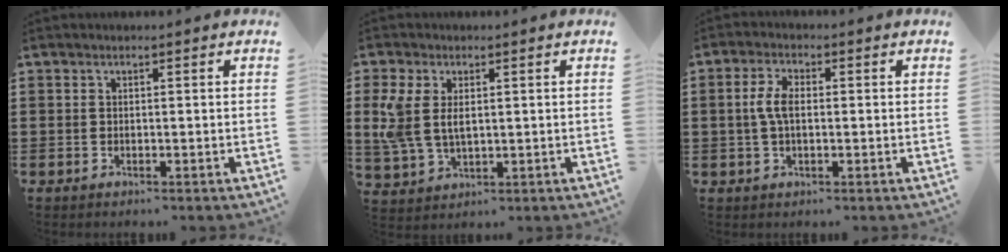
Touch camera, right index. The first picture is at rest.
{"total": 5.3, "force": [1.2, 3.1, 4.1], "torque": [-0.103, 0.003, 0.017]}
{"total": 4.5, "force": [0.1, 2.1, 4.0], "torque": [-0.094, 0.003, -0.004]}